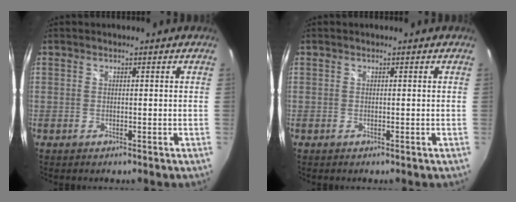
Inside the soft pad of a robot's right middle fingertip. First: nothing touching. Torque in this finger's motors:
{"motor_torque": [0.10, -0.09, -0.01, 0.00]}